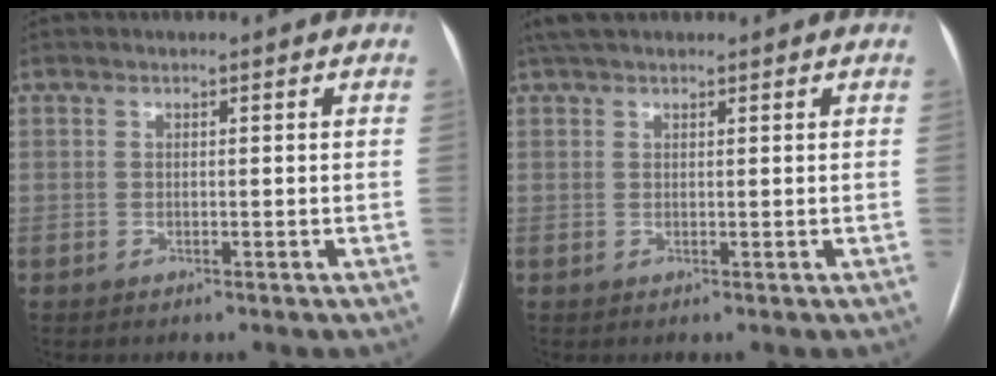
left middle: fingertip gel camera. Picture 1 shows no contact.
{"total": 4.1, "force": [3.4, 1.3, 2.0], "torque": [-0.036, 0.033, 0.061]}